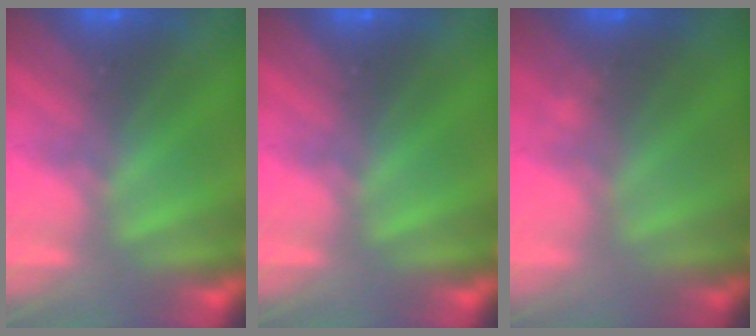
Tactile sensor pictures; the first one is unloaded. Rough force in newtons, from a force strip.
{"total": 0.0}
{"total": 1.9}